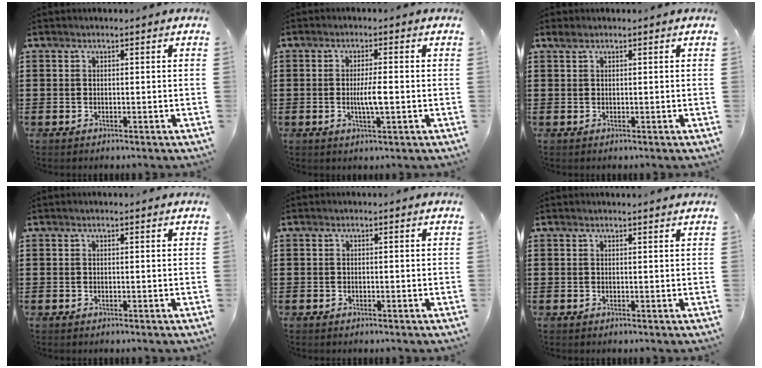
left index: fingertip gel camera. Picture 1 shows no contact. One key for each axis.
{"total": 3.9, "fx": -0.3, "fy": 0.6, "fz": 3.8, "tx": -0.075, "ty": -0.005, "tz": -0.008}
{"total": 0.9, "fx": 0.5, "fy": 0.4, "fz": 0.6, "tx": -0.014, "ty": 0.003, "tz": 0.009}
{"total": 0.0}
{"total": 0.0}
{"total": 0.7, "fx": 0.6, "fy": 0.0, "fz": 0.2, "tx": -0.006, "ty": -0.002, "tz": 0.013}